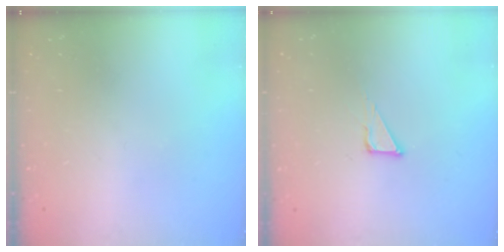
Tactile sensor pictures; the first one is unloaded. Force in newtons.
{"total": 3.5, "press": 3.5, "slide": 0.2}